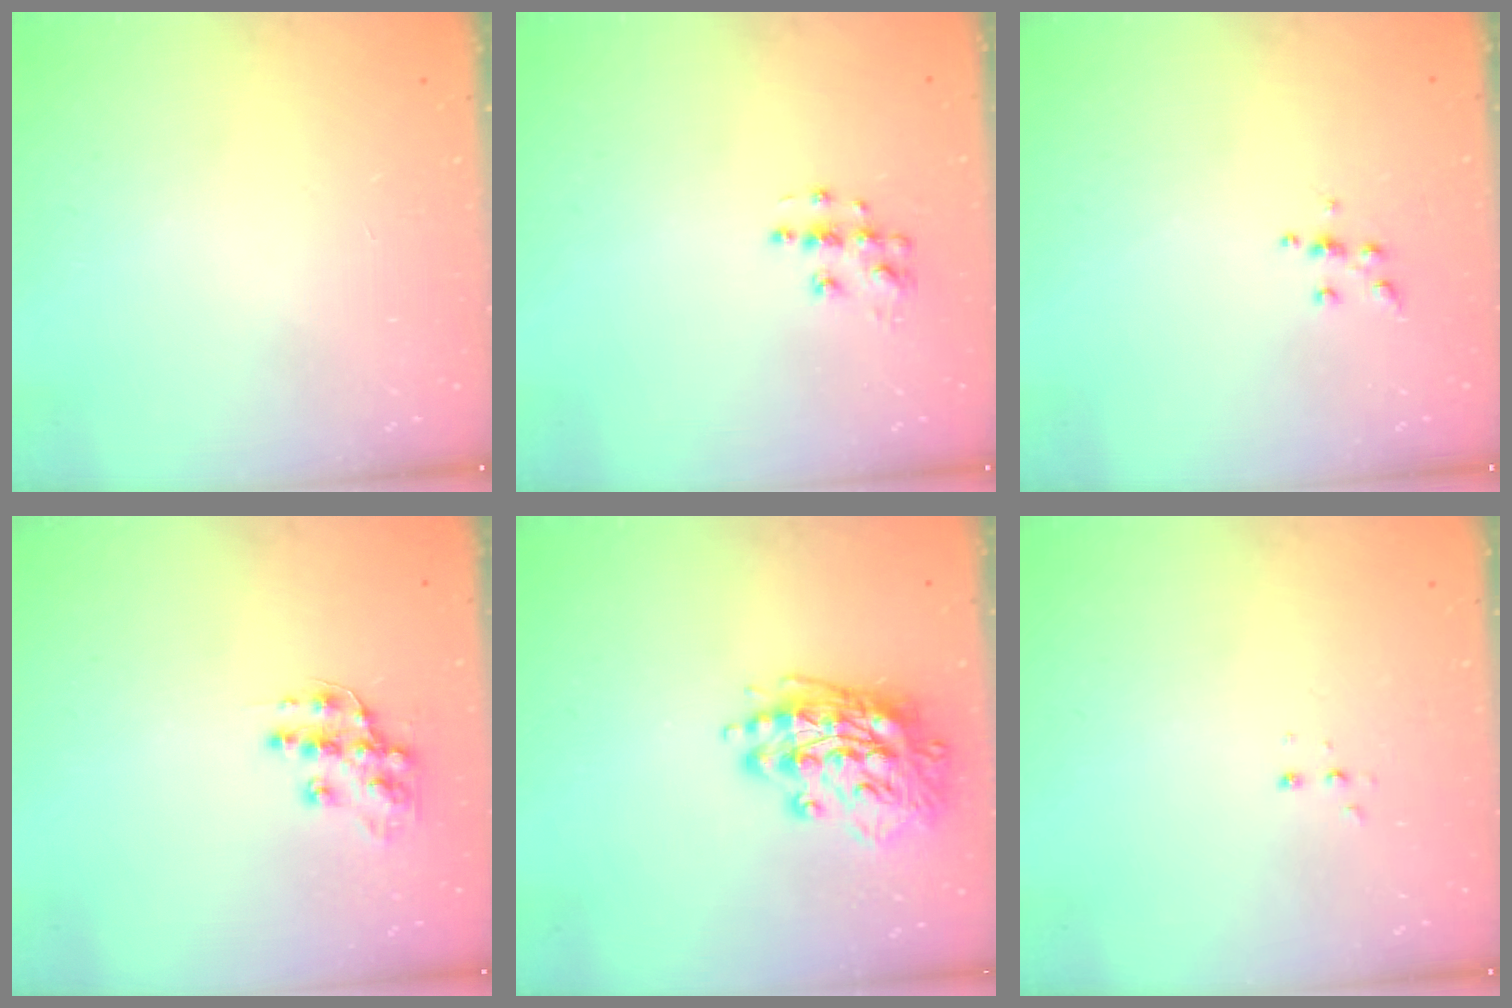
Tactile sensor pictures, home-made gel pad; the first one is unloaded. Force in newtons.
{"total": 6.7, "press": 6.7, "slide": 0.3}
{"total": 4.5, "press": 4.5, "slide": 0.5}
{"total": 10.7, "press": 10.7, "slide": 0.6}
{"total": 15.7, "press": 15.5, "slide": 2.5}
{"total": 2.8, "press": 2.8, "slide": 0.5}